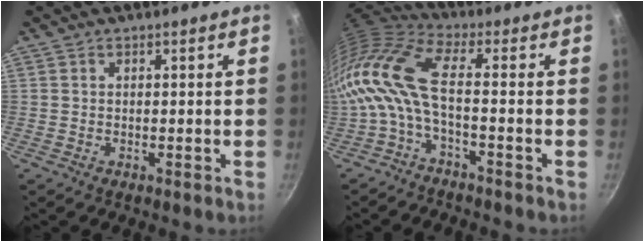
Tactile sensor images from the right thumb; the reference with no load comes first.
{"total": 12.2, "force": [-1.6, 4.4, 11.3], "torque": [-0.258, 0.021, -0.047]}